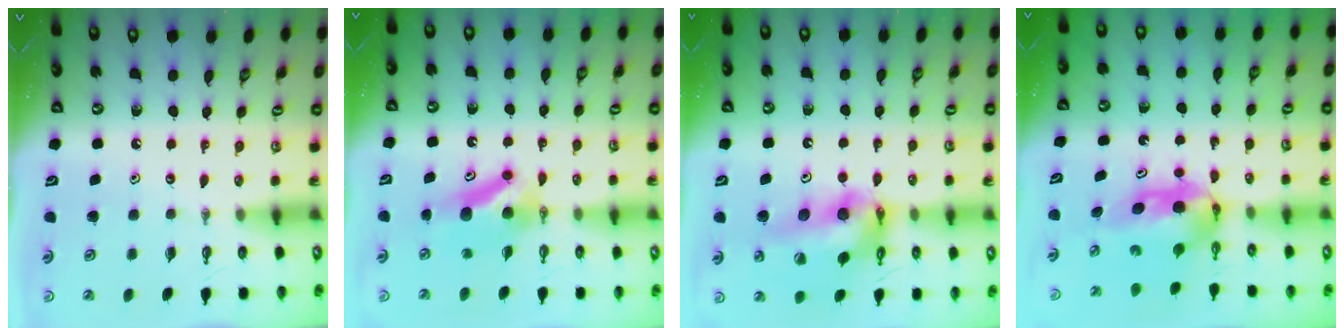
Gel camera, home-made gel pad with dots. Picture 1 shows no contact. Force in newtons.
{"total": 8.0, "press": 6.6, "slide": 4.5}
{"total": 16.5, "press": 16.4, "slide": 1.8}
{"total": 6.1, "press": 5.0, "slide": 3.6}